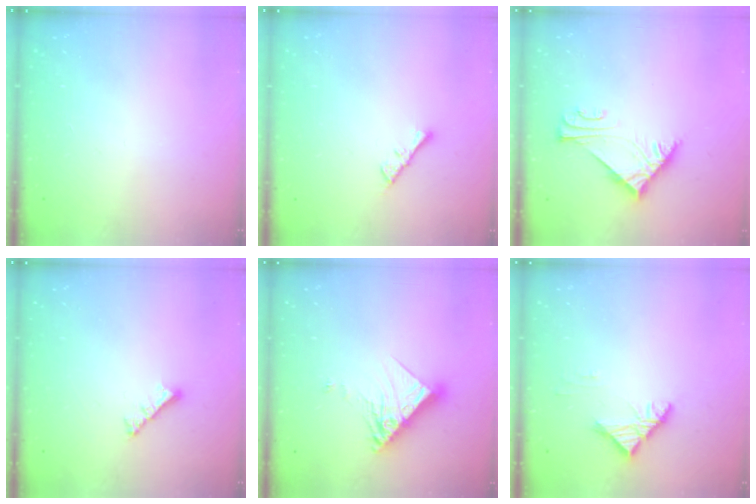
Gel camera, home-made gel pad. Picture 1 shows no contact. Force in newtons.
{"total": 2.3, "press": 2.2, "slide": 0.4}
{"total": 6.0, "press": 5.9, "slide": 1.2}
{"total": 3.0, "press": 3.0, "slide": 0.6}
{"total": 12.3, "press": 12.3, "slide": 0.9}
{"total": 4.2, "press": 4.0, "slide": 1.1}